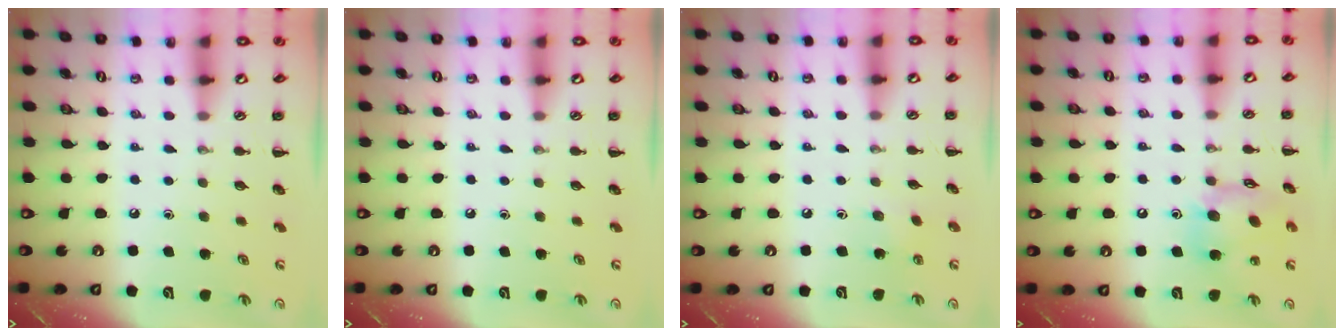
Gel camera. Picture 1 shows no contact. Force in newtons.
{"total": 0.0}
{"total": 2.2, "press": 2.0, "slide": 0.8}
{"total": 14.2, "press": 14.1, "slide": 1.7}